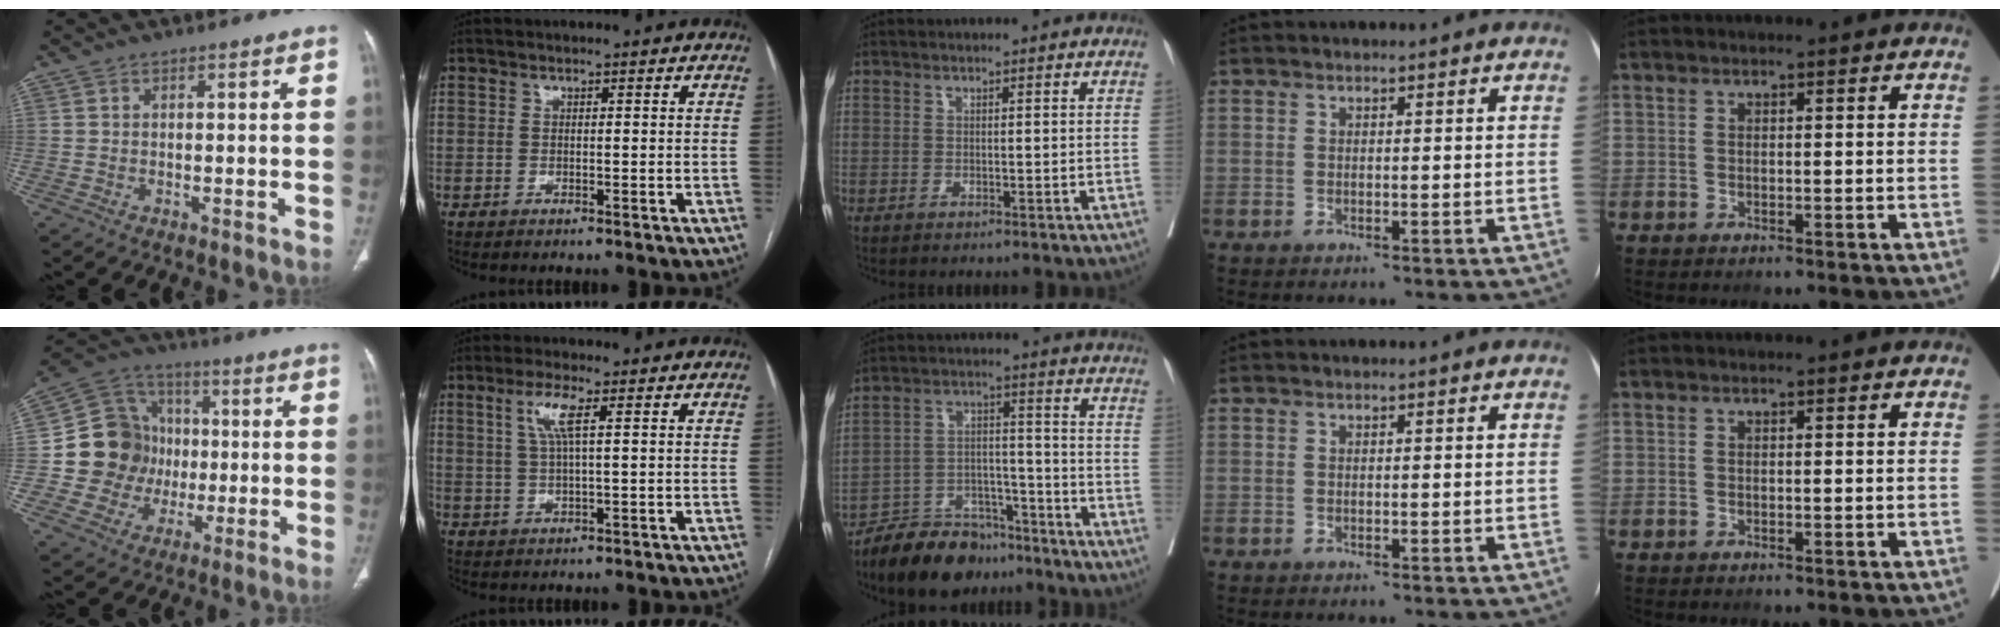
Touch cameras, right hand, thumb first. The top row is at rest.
{"thumb": {"total": 15.1, "force": [-0.1, 14.2, 5.0], "torque": [-0.045, 0.029, 0.002]}, "index": {"total": 4.5, "force": [1.5, 0.4, 4.2], "torque": [-0.092, 0.005, 0.034]}, "middle": {"total": 11.3, "force": [-10.1, 4.3, 3.0], "torque": [-0.042, 0.024, -0.173]}}